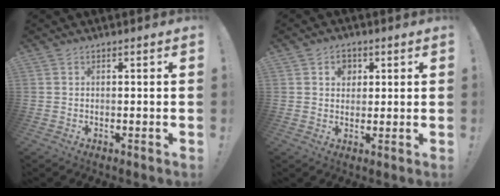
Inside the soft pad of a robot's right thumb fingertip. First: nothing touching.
{"total": 4.7, "force": [1.8, 3.9, 1.9], "torque": [-0.014, -0.006, 0.029]}